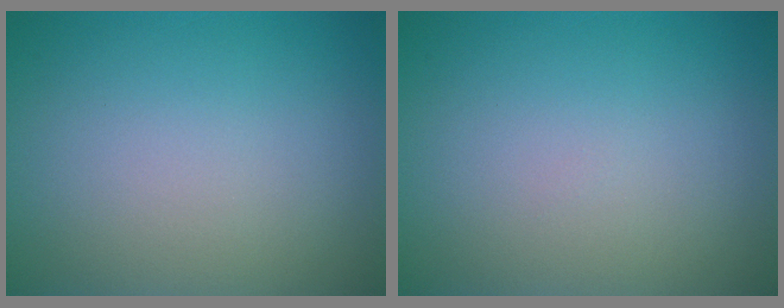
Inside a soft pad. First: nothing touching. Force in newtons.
{"total": 0.0}